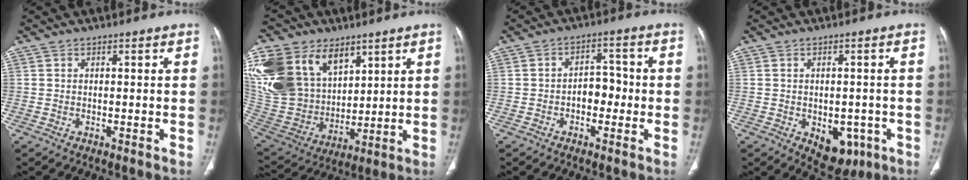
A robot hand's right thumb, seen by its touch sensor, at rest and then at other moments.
{"total": 26.4, "force": [12.0, 18.1, 15.1], "torque": [-0.339, 0.002, 0.253]}
{"total": 5.0, "force": [-1.2, 3.5, 3.3], "torque": [-0.025, 0.023, -0.027]}
{"total": 8.0, "force": [-2.9, 5.2, 5.3], "torque": [-0.037, 0.008, -0.024]}